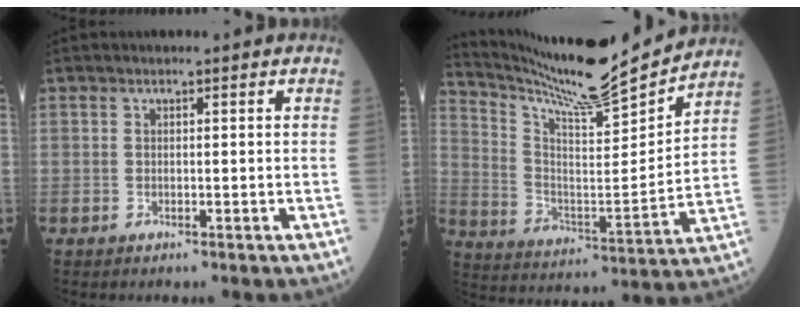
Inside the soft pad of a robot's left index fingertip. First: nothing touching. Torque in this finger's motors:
{"motor_torque": [0.26, -0.64, 0.33, 0.10]}